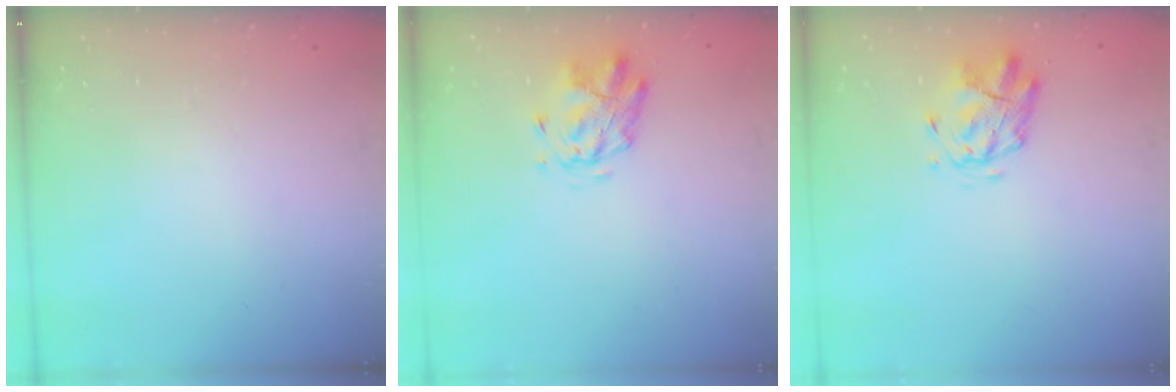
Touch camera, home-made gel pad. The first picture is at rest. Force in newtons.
{"total": 2.8, "press": 2.4, "slide": 1.4}
{"total": 2.8, "press": 2.5, "slide": 1.2}